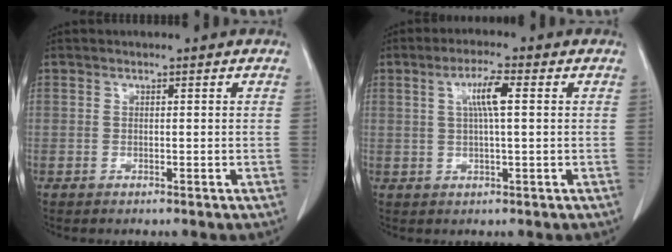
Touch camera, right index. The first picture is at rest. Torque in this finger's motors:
{"motor_torque": [0.31, 0.05, 0.20, 0.05]}